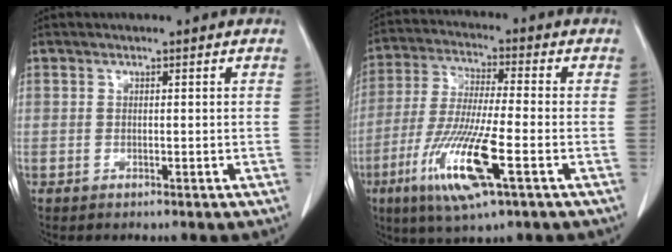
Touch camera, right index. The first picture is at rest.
{"total": 13.8, "force": [-5.5, 1.1, 12.6], "torque": [-0.262, -0.028, -0.101]}